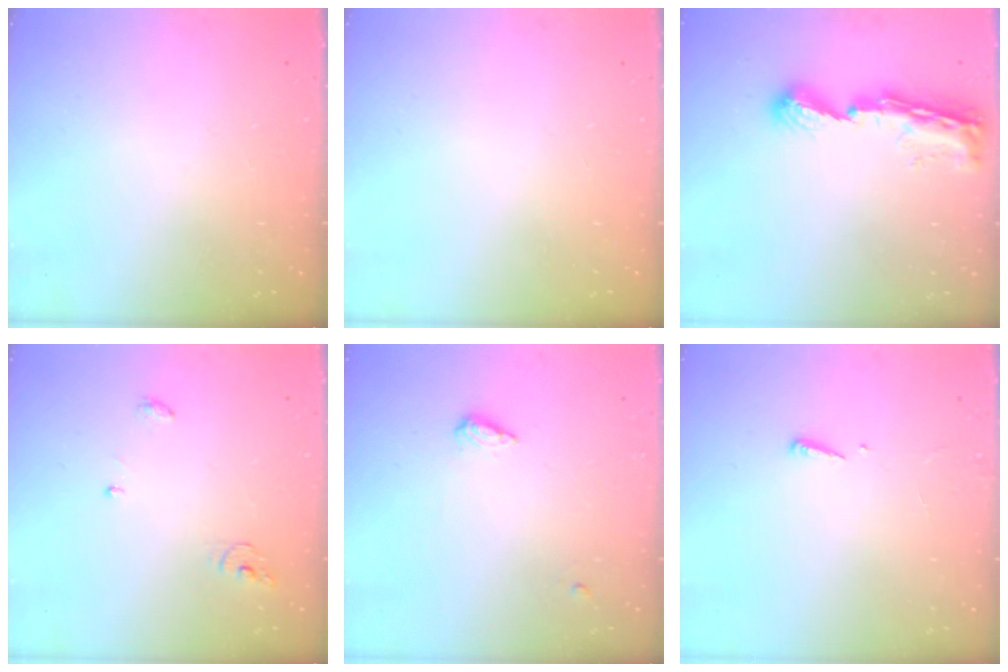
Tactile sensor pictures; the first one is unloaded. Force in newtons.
{"total": 0.0}
{"total": 8.9, "press": 8.9, "slide": 0.9}
{"total": 3.9, "press": 3.9, "slide": 0.2}
{"total": 5.2, "press": 5.1, "slide": 1.0}
{"total": 2.4, "press": 2.4, "slide": 0.2}